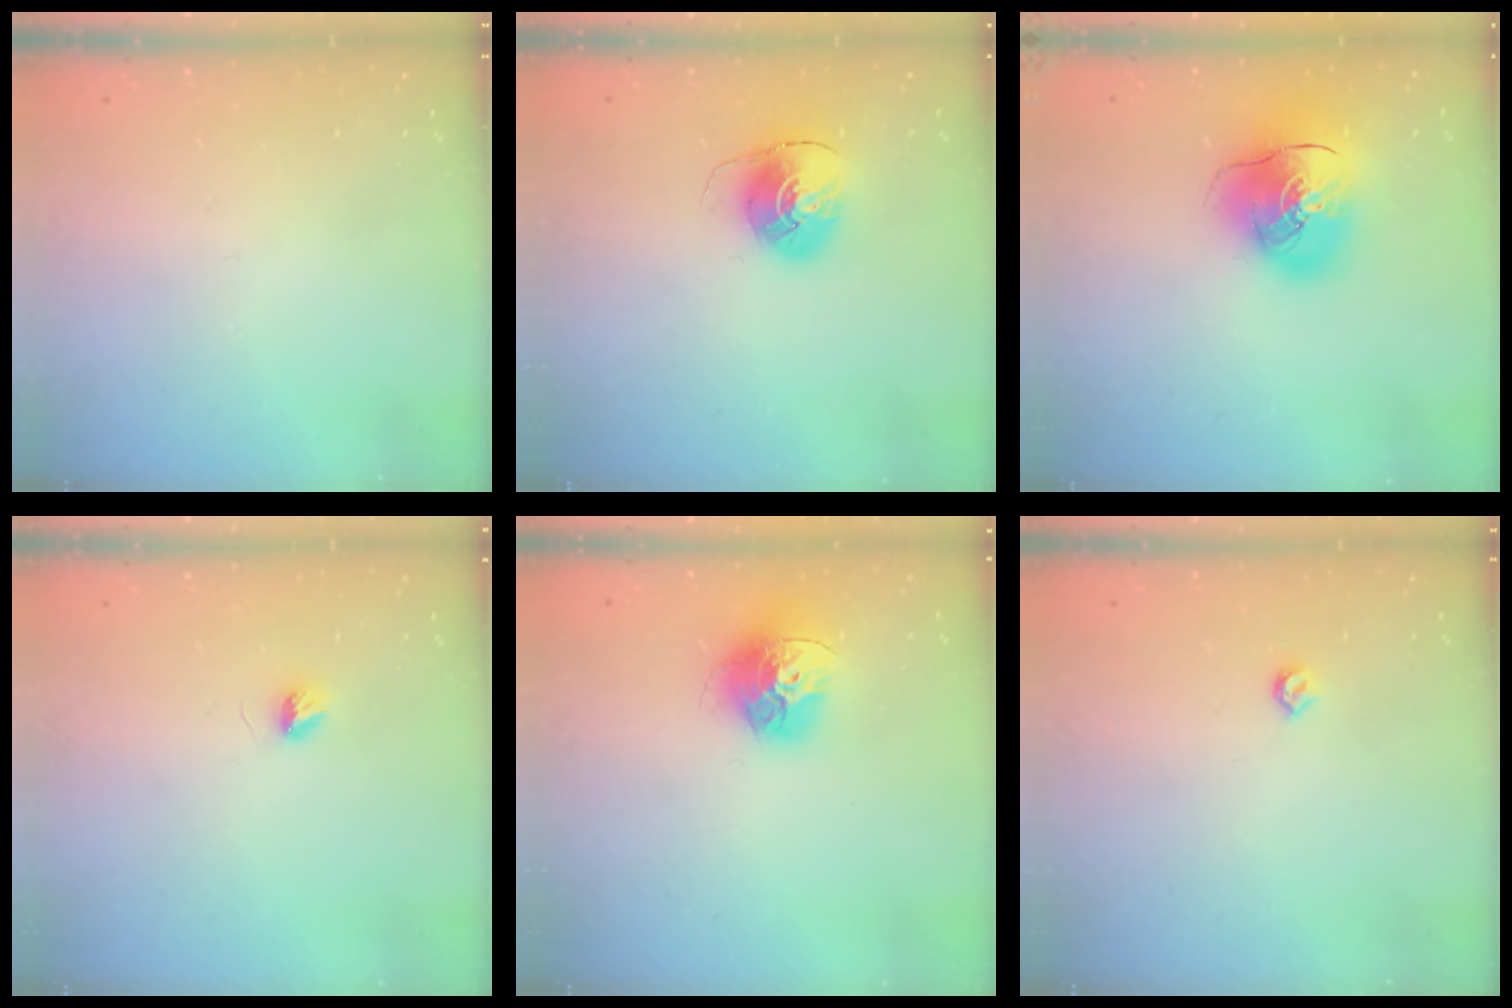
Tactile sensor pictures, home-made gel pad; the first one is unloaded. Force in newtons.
{"total": 8.5, "press": 8.5, "slide": 0.1}
{"total": 15.9, "press": 15.6, "slide": 2.7}
{"total": 3.4, "press": 3.4, "slide": 0.4}
{"total": 15.3, "press": 15.2, "slide": 1.7}
{"total": 4.0, "press": 3.9, "slide": 0.8}